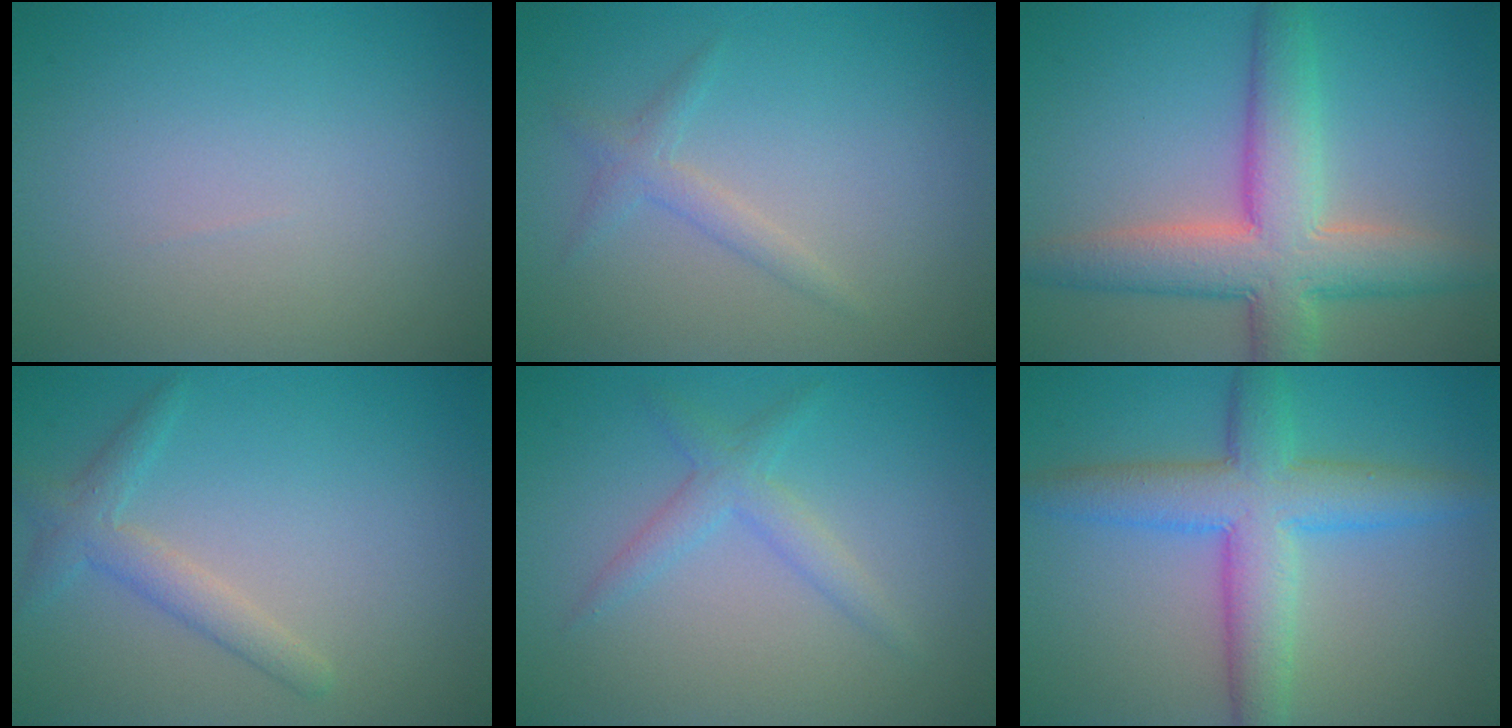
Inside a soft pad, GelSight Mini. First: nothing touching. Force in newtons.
{"total": 1.5, "press": 1.5, "slide": 0.1}
{"total": 7.9, "press": 7.9, "slide": 0.6}
{"total": 2.4, "press": 2.4, "slide": 0.2}
{"total": 2.2, "press": 2.2, "slide": 0.1}
{"total": 6.7, "press": 6.7, "slide": 0.2}